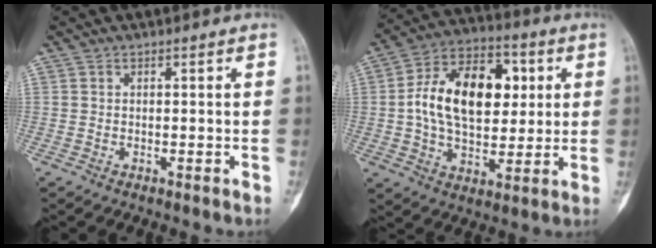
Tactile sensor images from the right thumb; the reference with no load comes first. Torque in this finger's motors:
{"motor_torque": [1.65, 1.92, 1.13, -0.38, 0.22]}